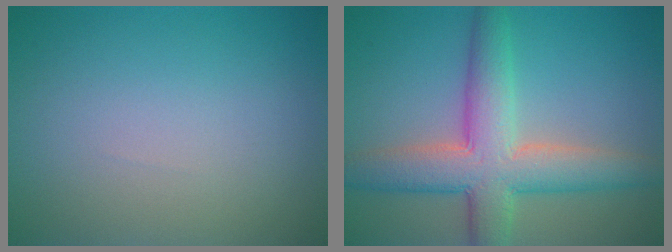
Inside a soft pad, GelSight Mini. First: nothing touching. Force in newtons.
{"total": 7.5, "press": 7.5, "slide": 0.2}